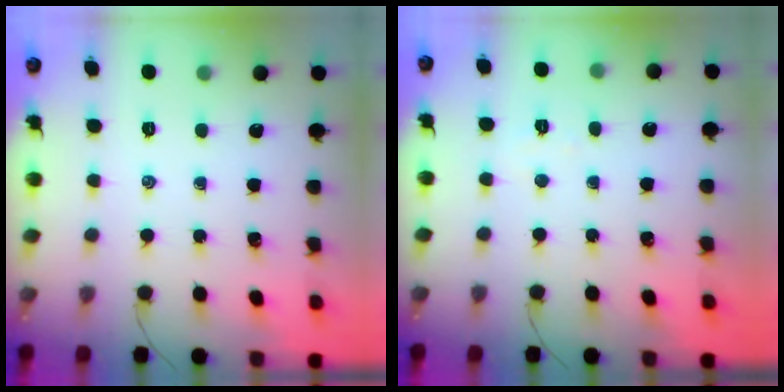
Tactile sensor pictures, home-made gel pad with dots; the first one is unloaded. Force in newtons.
{"total": 2.4, "press": 2.3, "slide": 0.6}